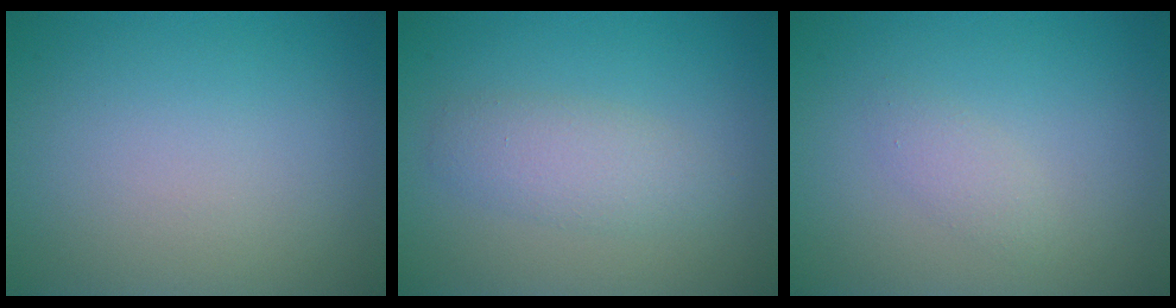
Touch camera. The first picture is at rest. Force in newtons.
{"total": 2.7, "press": 2.7, "slide": 0.2}
{"total": 1.2, "press": 1.2, "slide": 0.0}